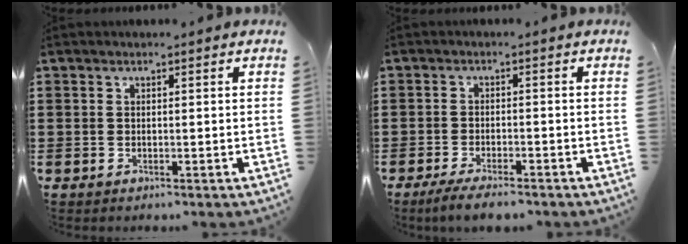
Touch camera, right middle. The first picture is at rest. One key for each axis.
{"total": 3.3, "fx": -2.9, "fy": 0.4, "fz": 1.4, "tx": -0.038, "ty": -0.004, "tz": -0.062}